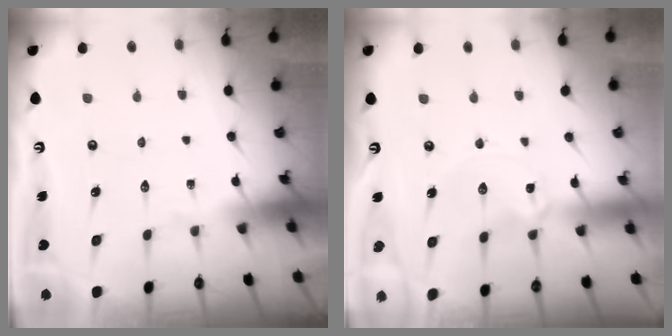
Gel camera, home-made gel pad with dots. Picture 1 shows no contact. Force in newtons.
{"total": 1.7, "press": 1.6, "slide": 0.1}